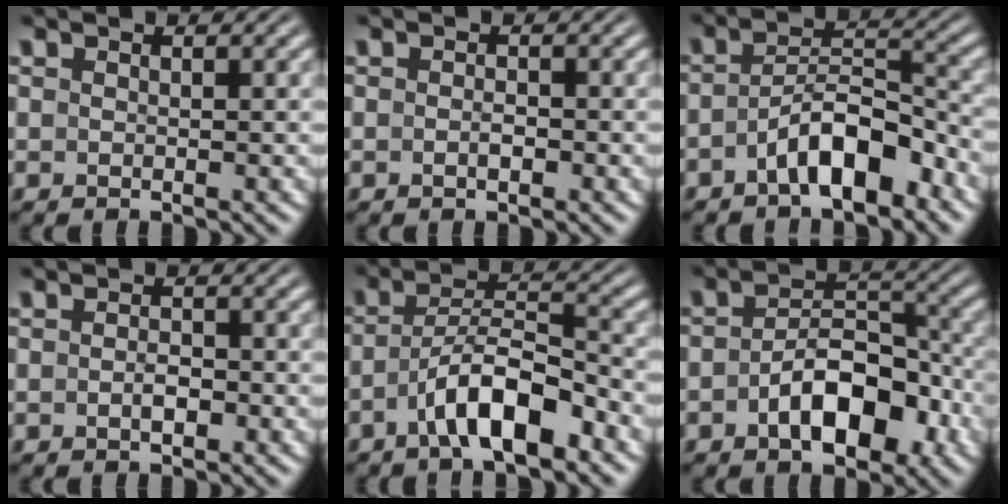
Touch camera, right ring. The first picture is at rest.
{"total": 0.9, "force": [-0.5, 0.3, 0.7], "torque": [-0.014, 0.000, -0.008]}
{"total": 5.2, "force": [-3.2, 2.0, 3.6], "torque": [-0.049, -0.003, -0.050]}
{"total": 1.2, "force": [-0.6, 0.5, 0.9], "torque": [-0.018, -0.001, -0.010]}
{"total": 5.1, "force": [-2.6, 1.8, 3.9], "torque": [-0.063, -0.010, -0.040]}
{"total": 6.1, "force": [-2.9, 3.3, 4.2], "torque": [-0.060, -0.007, -0.043]}